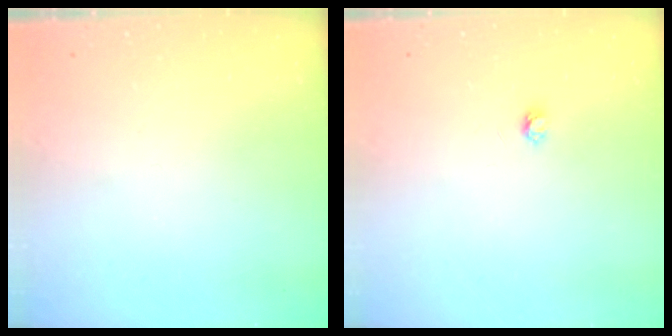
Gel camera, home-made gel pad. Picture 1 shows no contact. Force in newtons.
{"total": 2.9, "press": 2.9, "slide": 0.3}